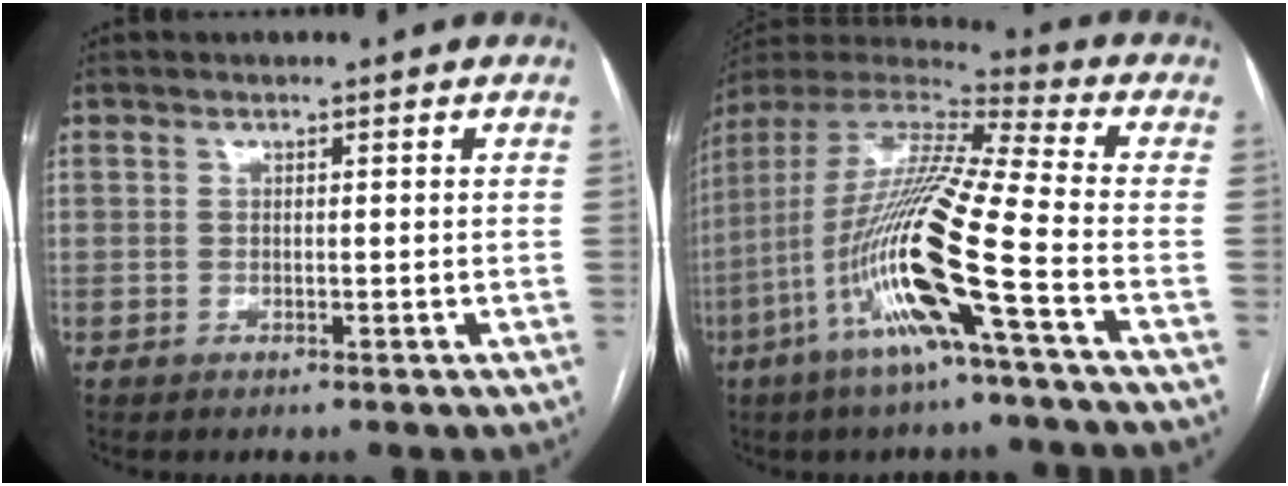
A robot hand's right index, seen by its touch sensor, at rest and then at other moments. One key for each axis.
{"total": 19.9, "fx": -7.0, "fy": 0.1, "fz": 18.6, "tx": -0.393, "ty": -0.019, "tz": -0.144}